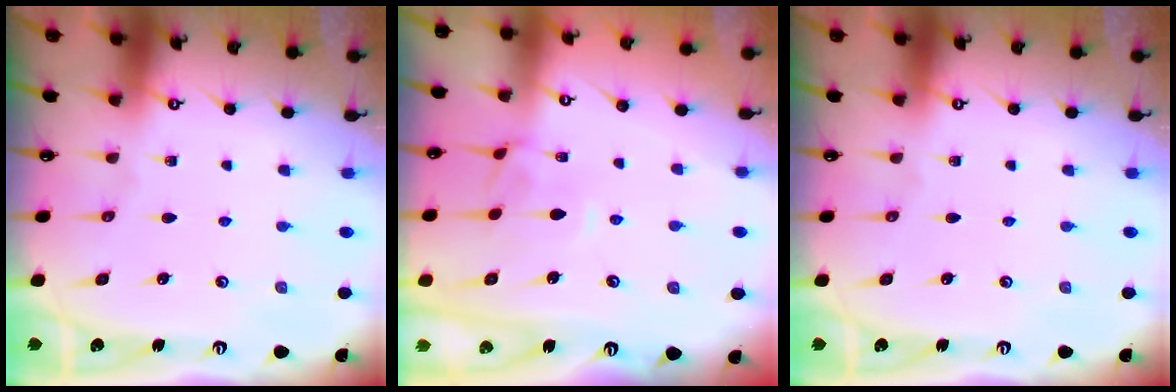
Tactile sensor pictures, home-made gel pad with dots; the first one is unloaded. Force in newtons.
{"total": 2.2, "press": 2.0, "slide": 0.8}
{"total": 0.0}